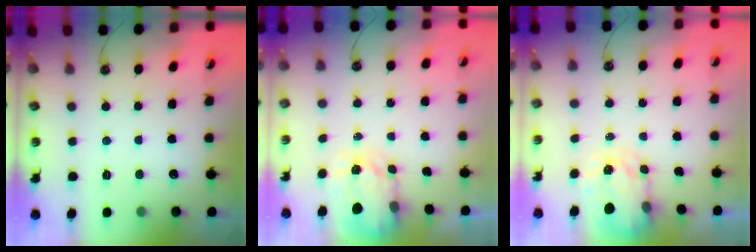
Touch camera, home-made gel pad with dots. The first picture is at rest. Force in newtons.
{"total": 3.4, "press": 3.4, "slide": 0.3}
{"total": 3.5, "press": 3.5, "slide": 0.4}